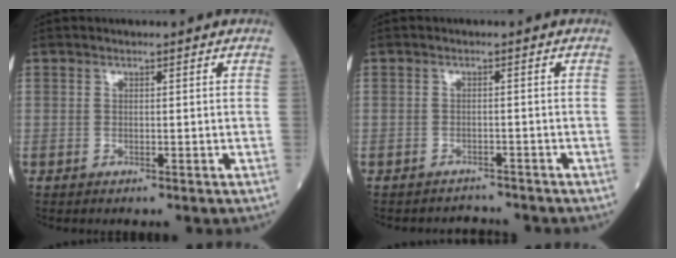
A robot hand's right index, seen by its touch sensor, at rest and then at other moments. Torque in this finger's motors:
{"motor_torque": [-0.01, 0.02, 0.02, -0.02]}